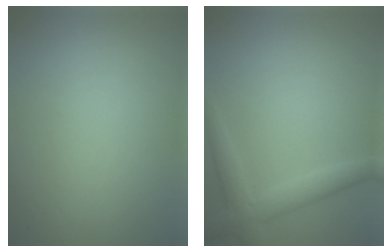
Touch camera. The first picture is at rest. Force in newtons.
{"total": 3.0, "press": 3.0, "slide": 0.0}